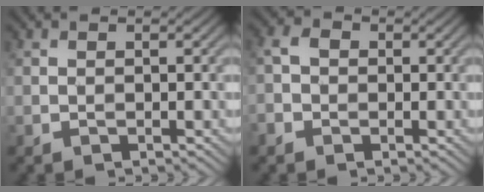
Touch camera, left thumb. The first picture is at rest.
{"total": 2.4, "force": [-0.7, 2.0, 1.1], "torque": [-0.026, 0.004, -0.022]}